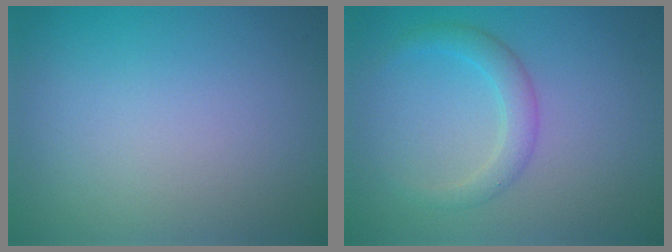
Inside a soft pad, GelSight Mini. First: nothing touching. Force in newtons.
{"total": 2.2, "press": 2.2, "slide": 0.1}